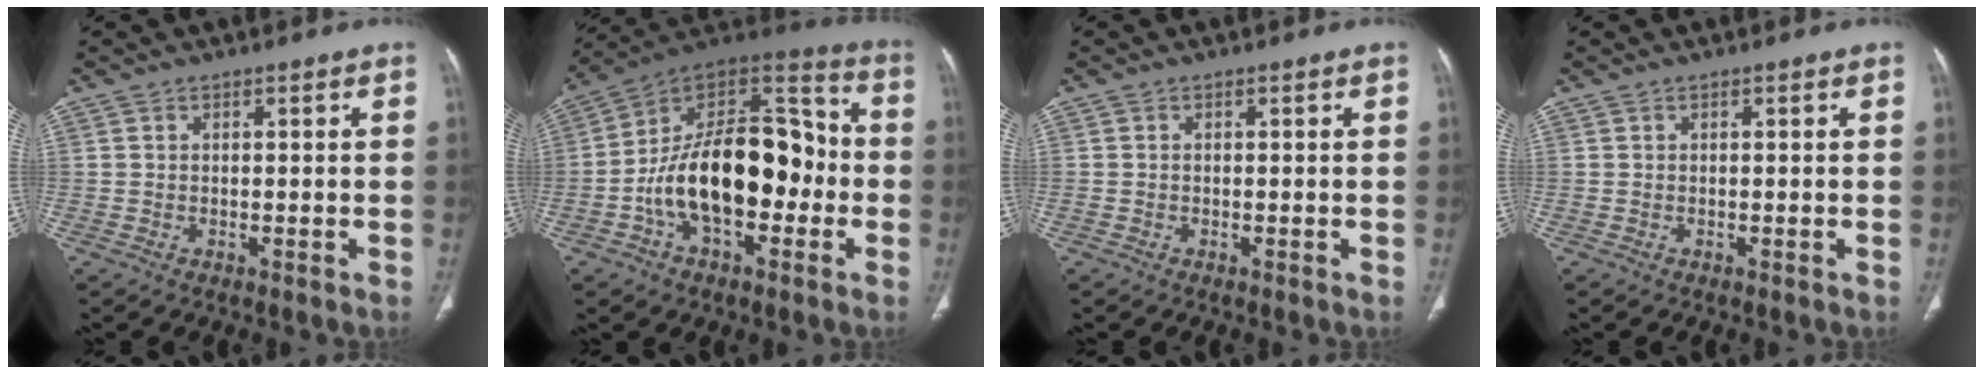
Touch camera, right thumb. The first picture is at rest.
{"total": 23.5, "force": [-3.9, 13.0, 19.2], "torque": [-0.294, 0.055, -0.066]}
{"total": 0.0}
{"total": 0.0}